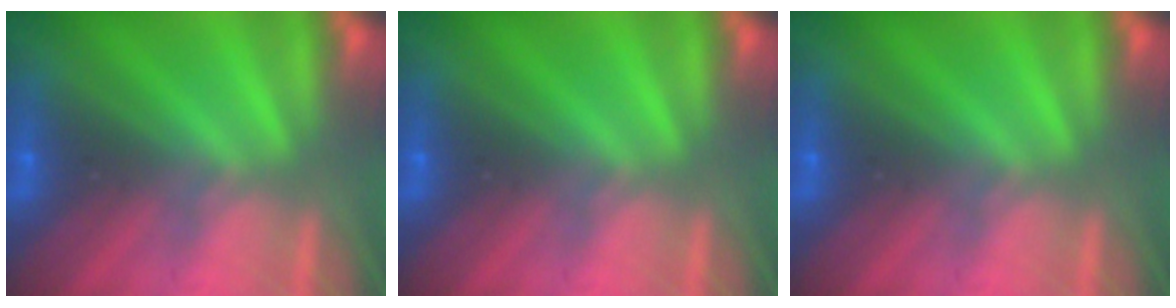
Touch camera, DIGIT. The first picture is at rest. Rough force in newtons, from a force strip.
{"total": 0.0}
{"total": 0.0}